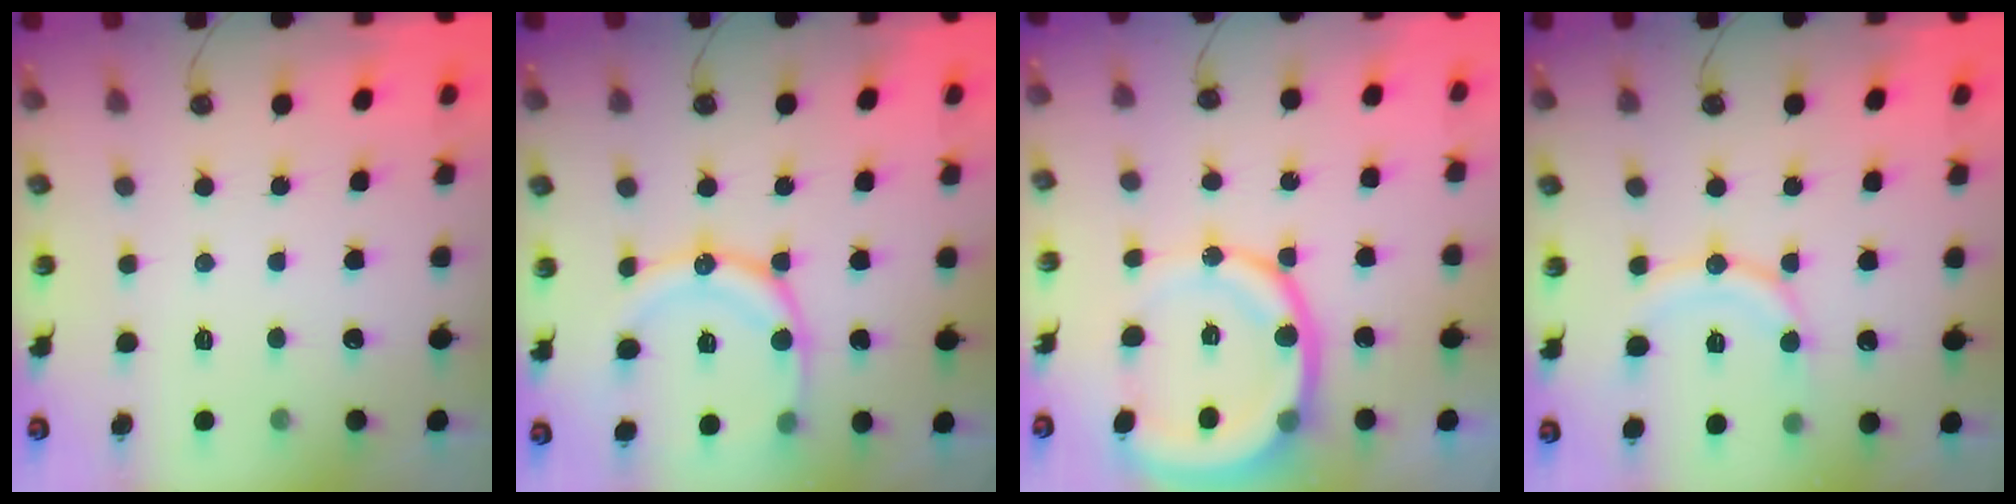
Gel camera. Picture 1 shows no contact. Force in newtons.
{"total": 14.2, "press": 14.2, "slide": 0.7}
{"total": 16.7, "press": 16.4, "slide": 3.2}
{"total": 11.7, "press": 11.6, "slide": 1.2}